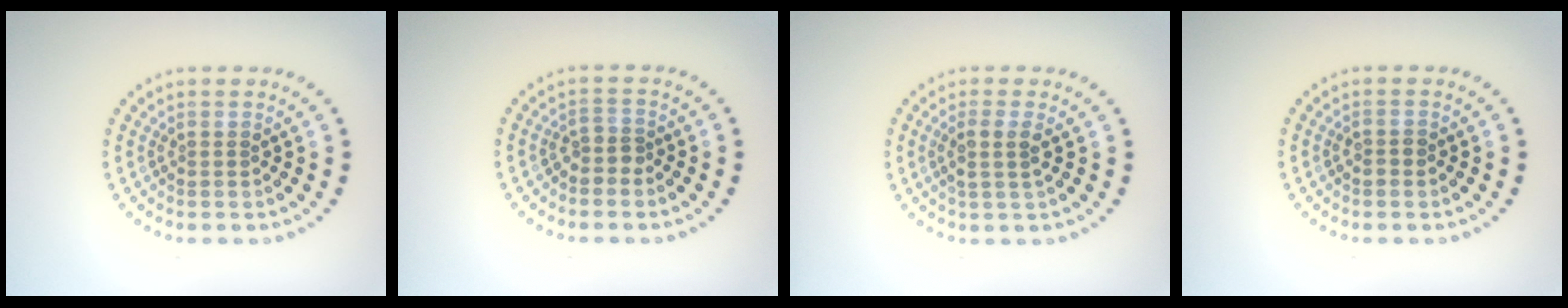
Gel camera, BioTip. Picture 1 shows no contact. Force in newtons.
{"total": 1.5, "press": 1.2, "slide": 0.9}
{"total": 2.0, "press": 1.8, "slide": 1.0}
{"total": 0.9, "press": 0.9, "slide": 0.2}